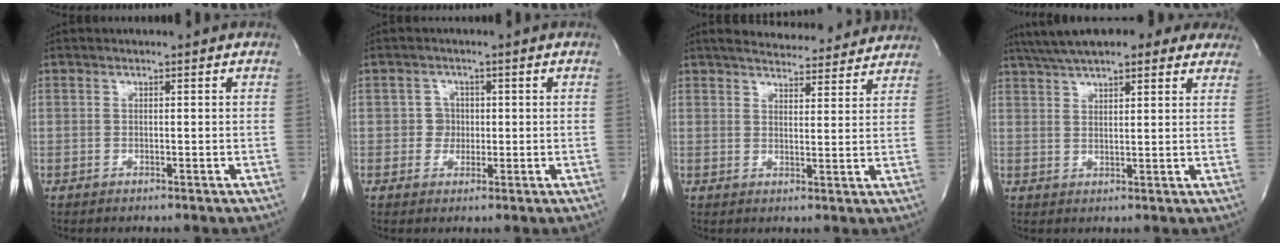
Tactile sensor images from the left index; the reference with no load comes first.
{"total": 2.4, "force": [0.1, 2.4, 0.3], "torque": [0.002, 0.006, -0.001]}
{"total": 14.7, "force": [13.7, 3.0, 4.3], "torque": [-0.049, 0.015, 0.174]}
{"total": 19.2, "force": [15.6, 4.9, 10.0], "torque": [-0.165, 0.051, 0.210]}